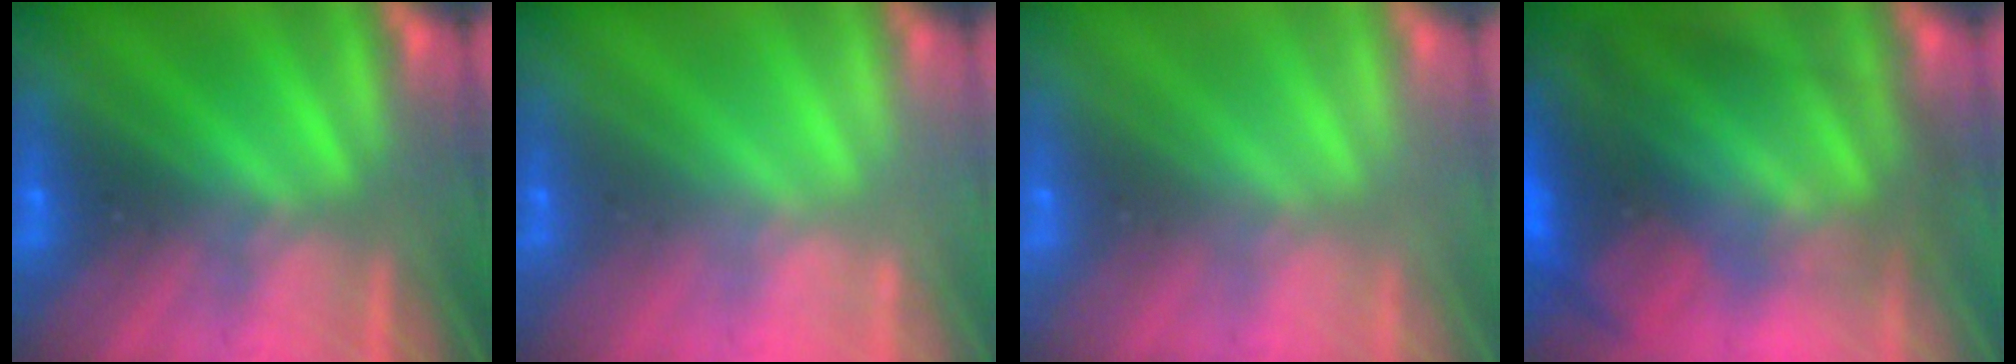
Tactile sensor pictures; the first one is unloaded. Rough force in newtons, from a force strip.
{"total": 2.4}
{"total": 2.8}
{"total": 9.9}